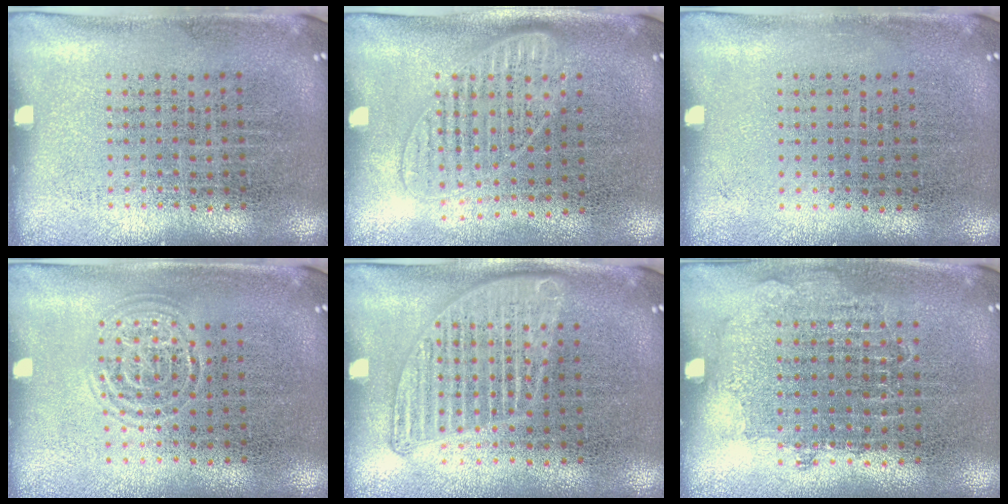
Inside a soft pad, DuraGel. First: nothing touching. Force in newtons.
{"total": 1.2, "press": 1.1, "slide": 0.4}
{"total": 0.0}
{"total": 1.5, "press": 1.4, "slide": 0.1}
{"total": 1.3, "press": 1.3, "slide": 0.1}
{"total": 0.7, "press": 0.7, "slide": 0.3}